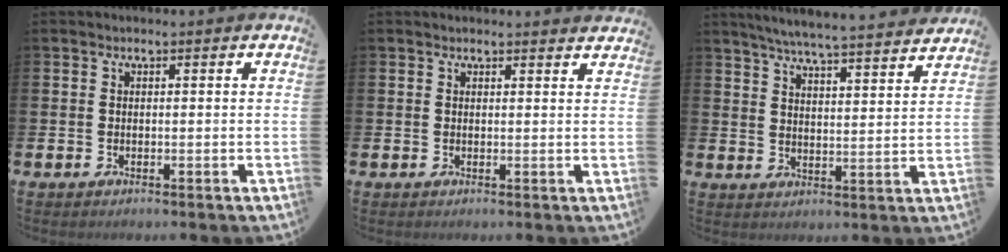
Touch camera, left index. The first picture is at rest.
{"total": 1.0, "force": [1.0, 0.0, 0.1], "torque": [0.008, -0.005, 0.016]}
{"total": 6.1, "force": [5.9, -0.3, 1.5], "torque": [-0.044, -0.042, 0.102]}